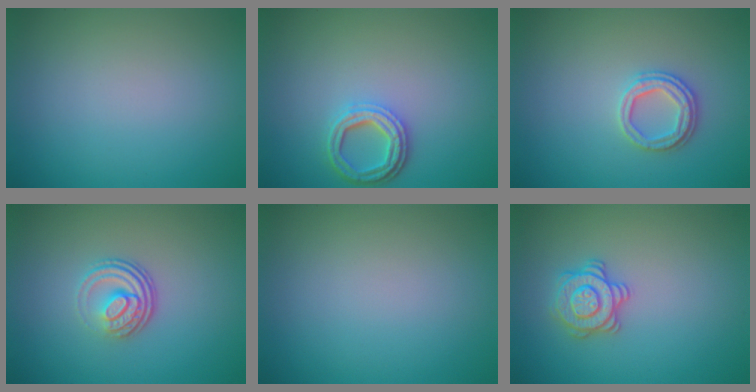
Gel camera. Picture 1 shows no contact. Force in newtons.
{"total": 3.3, "press": 2.7, "slide": 1.9}
{"total": 2.6, "press": 2.4, "slide": 0.8}
{"total": 3.6, "press": 2.5, "slide": 2.6}
{"total": 0.0}
{"total": 2.8, "press": 2.8, "slide": 0.4}